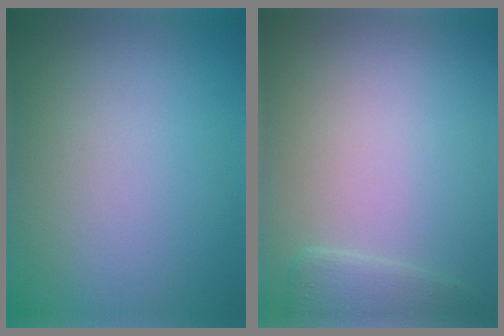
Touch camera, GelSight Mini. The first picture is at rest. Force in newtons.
{"total": 1.2, "press": 1.2, "slide": 0.1}